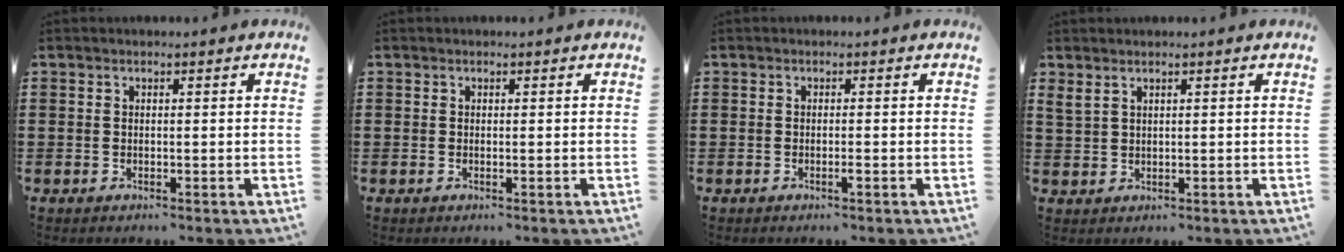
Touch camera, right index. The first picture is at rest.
{"total": 0.0}
{"total": 0.9, "force": [-0.5, 0.0, 0.7], "torque": [-0.014, -0.002, -0.009]}
{"total": 1.6, "force": [1.3, 0.5, 0.8], "torque": [-0.020, 0.003, 0.025]}